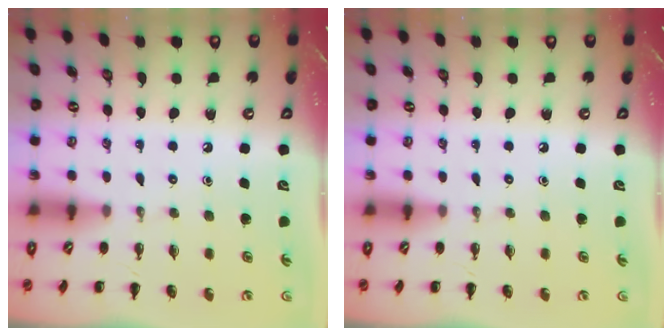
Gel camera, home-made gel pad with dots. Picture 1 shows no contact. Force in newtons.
{"total": 0.0}